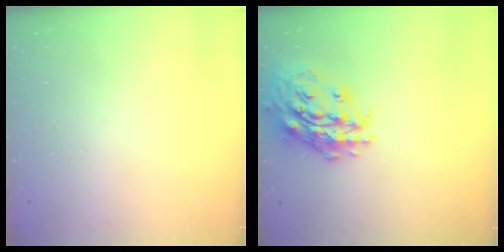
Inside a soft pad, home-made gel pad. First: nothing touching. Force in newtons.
{"total": 21.0, "press": 20.9, "slide": 2.7}